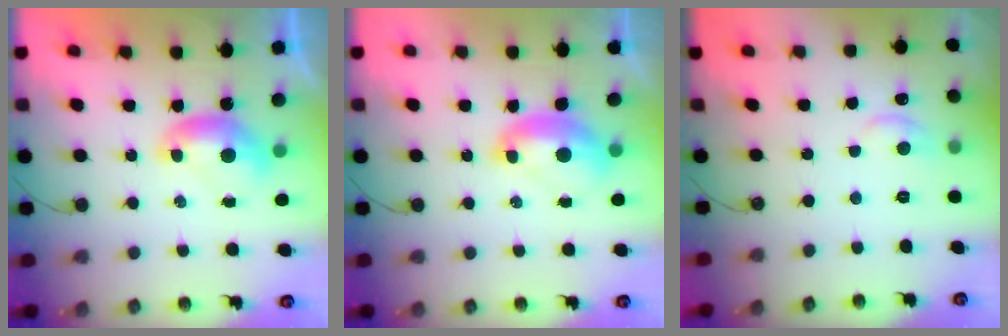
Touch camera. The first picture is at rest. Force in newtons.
{"total": 2.3, "press": 2.2, "slide": 0.6}
{"total": 1.4, "press": 1.0, "slide": 1.0}